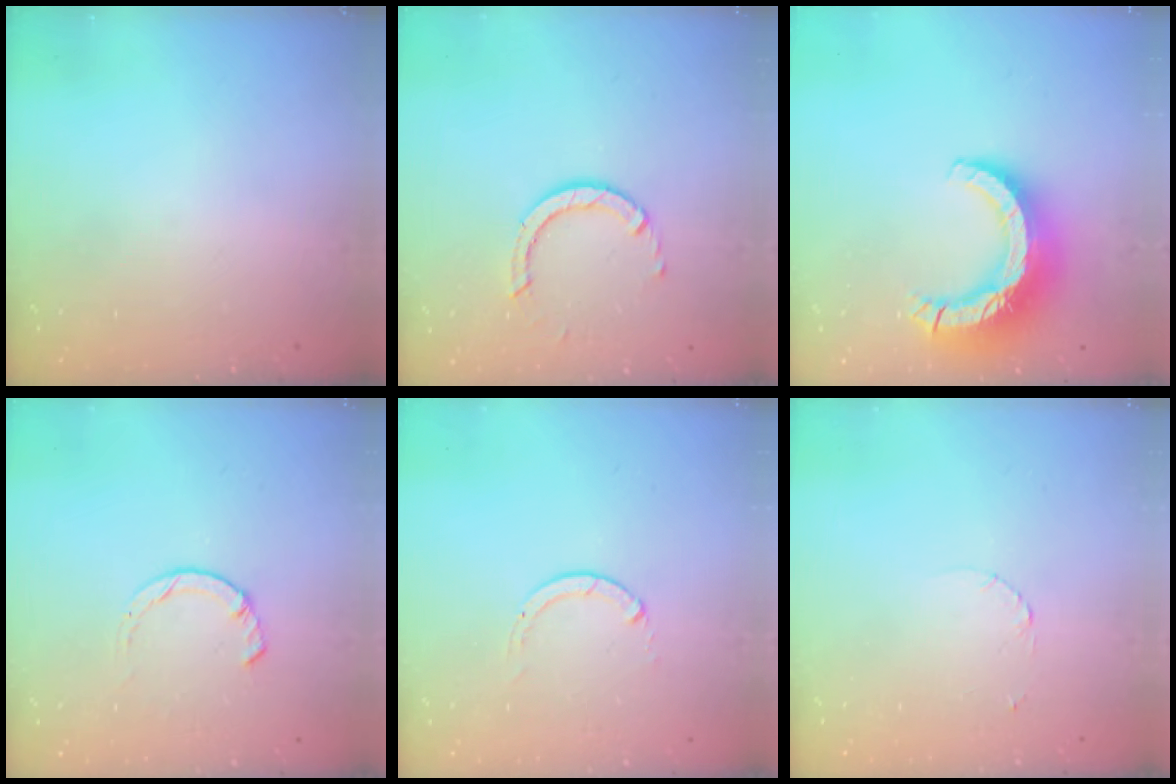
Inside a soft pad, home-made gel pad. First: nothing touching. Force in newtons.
{"total": 3.2, "press": 3.2, "slide": 0.0}
{"total": 14.0, "press": 13.9, "slide": 1.3}
{"total": 3.0, "press": 3.0, "slide": 0.4}
{"total": 0.0}
{"total": 1.6, "press": 1.6, "slide": 0.2}